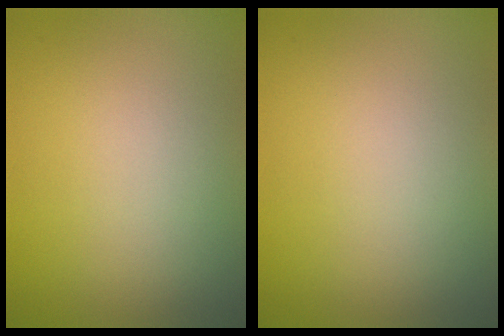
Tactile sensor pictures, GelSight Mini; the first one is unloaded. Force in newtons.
{"total": 0.0}